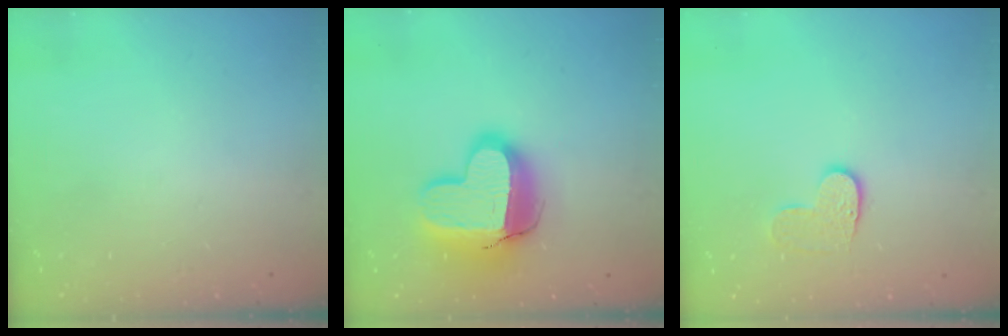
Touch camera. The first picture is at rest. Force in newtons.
{"total": 16.9, "press": 16.8, "slide": 1.4}
{"total": 6.4, "press": 6.4, "slide": 0.4}